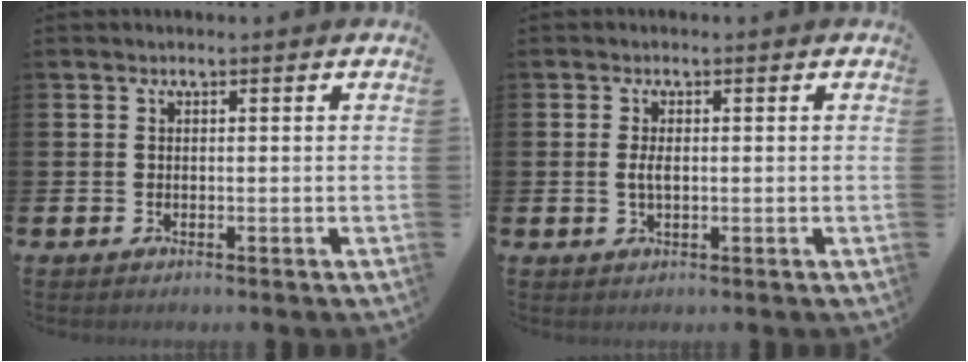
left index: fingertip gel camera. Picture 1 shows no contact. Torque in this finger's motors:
{"motor_torque": [0.53, -0.05, 0.00, 0.02]}